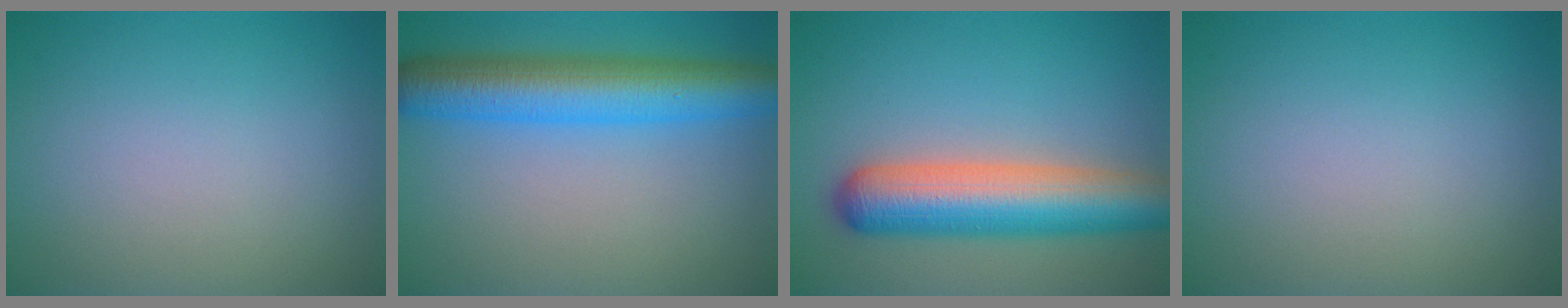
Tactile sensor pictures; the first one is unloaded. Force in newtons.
{"total": 7.8, "press": 7.8, "slide": 0.1}
{"total": 8.4, "press": 8.4, "slide": 0.4}
{"total": 0.0}